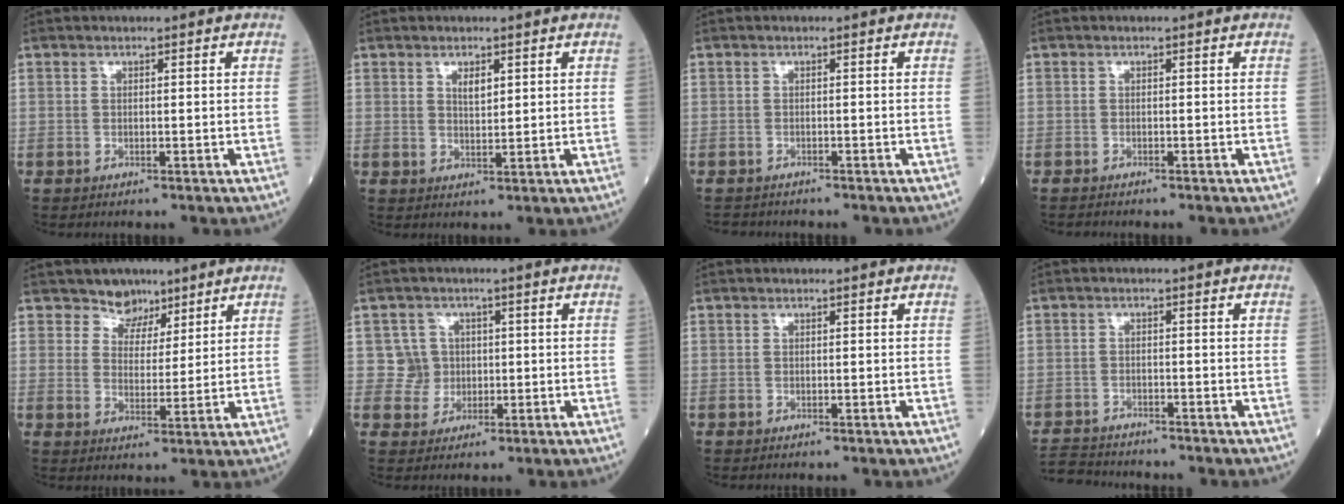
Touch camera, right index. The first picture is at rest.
{"total": 2.2, "force": [1.1, 0.9, 1.7], "torque": [-0.031, -0.001, 0.022]}
{"total": 2.9, "force": [-2.7, 0.9, 0.7], "torque": [-0.013, -0.005, -0.036]}
{"total": 1.1, "force": [-1.1, 0.0, 0.3], "torque": [-0.010, -0.003, -0.018]}
{"total": 4.9, "force": [3.8, 3.1, 0.3], "torque": [0.001, 0.001, 0.062]}
{"total": 3.7, "force": [0.3, 3.7, -0.3], "torque": [0.017, 0.011, 0.004]}
{"total": 0.0}
{"total": 7.4, "force": [-7.3, 0.5, 1.1], "torque": [-0.020, -0.010, -0.127]}